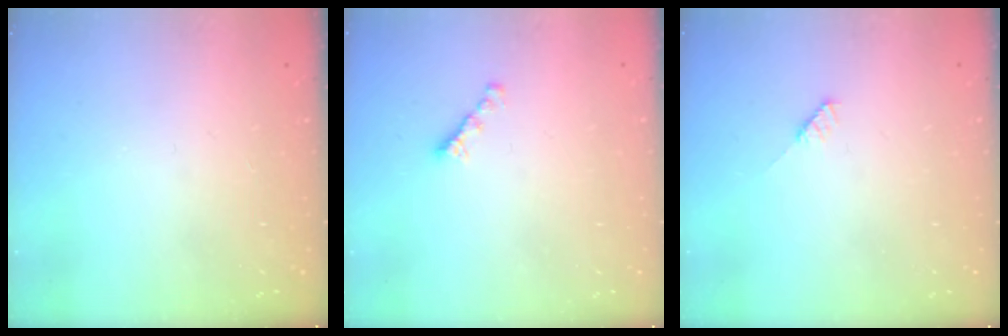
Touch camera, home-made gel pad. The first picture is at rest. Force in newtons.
{"total": 2.7, "press": 2.6, "slide": 0.8}
{"total": 3.0, "press": 3.0, "slide": 0.2}